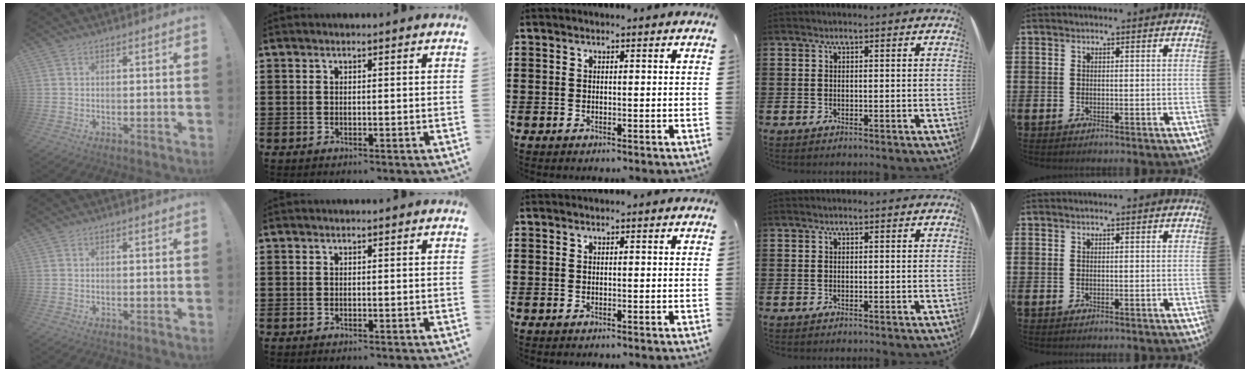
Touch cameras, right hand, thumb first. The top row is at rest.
{}